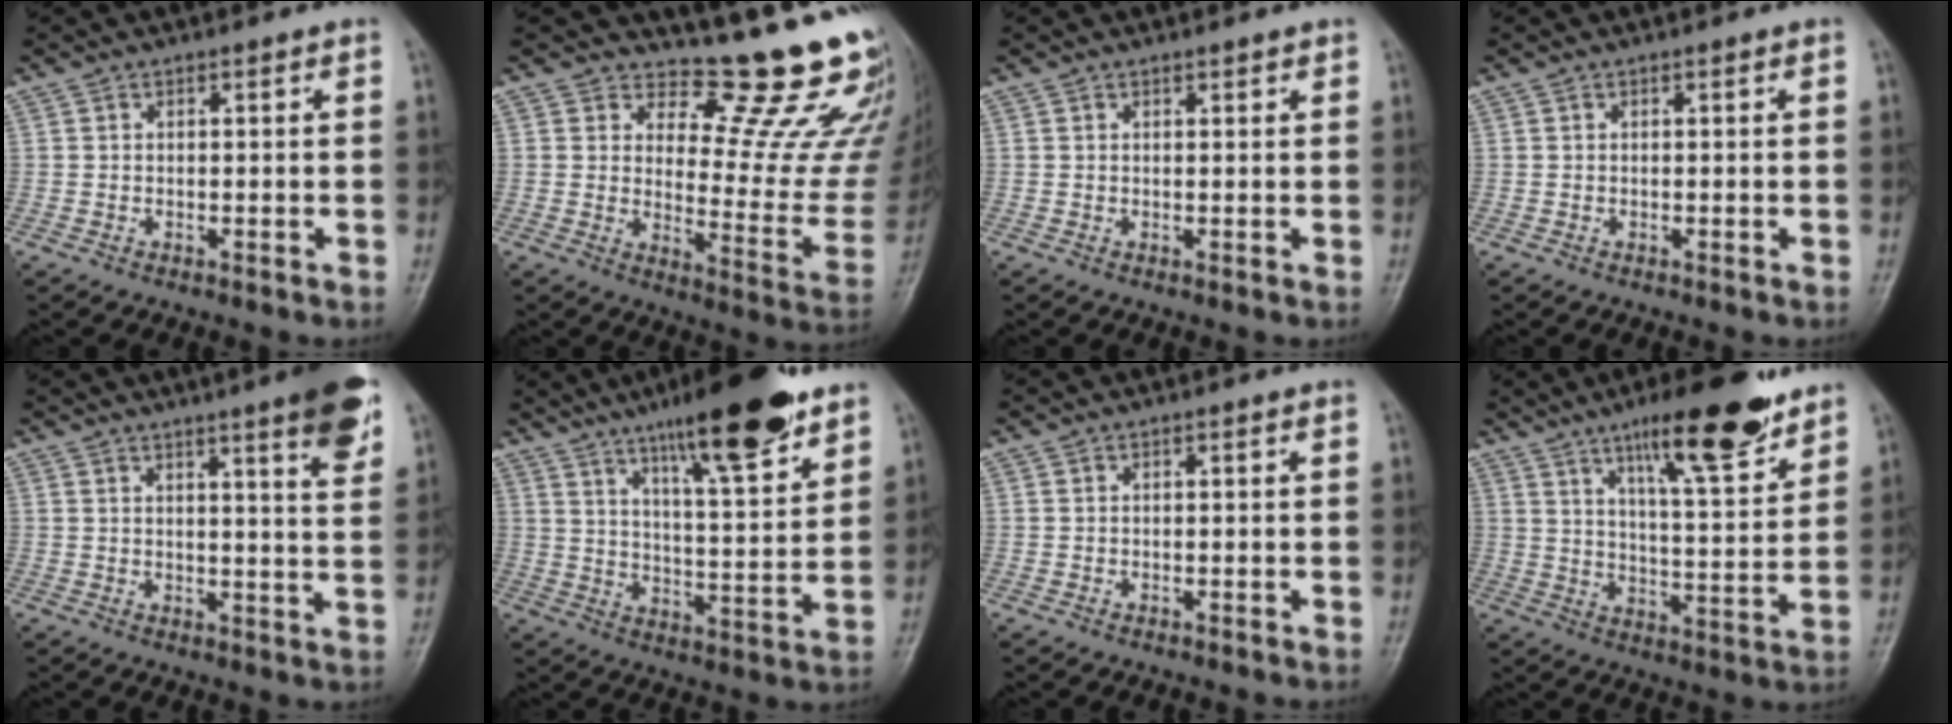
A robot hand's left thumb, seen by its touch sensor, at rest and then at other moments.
{"total": 16.6, "force": [14.9, 4.6, 5.7], "torque": [-0.022, -0.161, 0.165]}
{"total": 0.8, "force": [0.7, 0.3, 0.3], "torque": [-0.003, -0.005, 0.008]}
{"total": 0.0}
{"total": 9.6, "force": [5.8, 1.0, 7.6], "torque": [-0.088, -0.028, 0.071]}
{"total": 17.6, "force": [11.7, 3.3, 12.7], "torque": [-0.176, -0.058, 0.188]}
{"total": 0.0}
{"total": 16.0, "force": [10.6, 3.6, 11.4], "torque": [-0.153, -0.059, 0.171]}